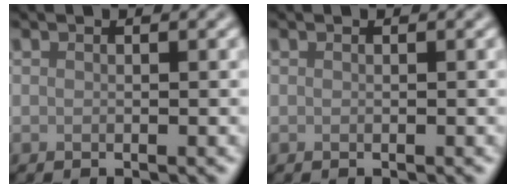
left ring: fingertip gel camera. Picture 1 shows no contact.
{"total": 0.0}